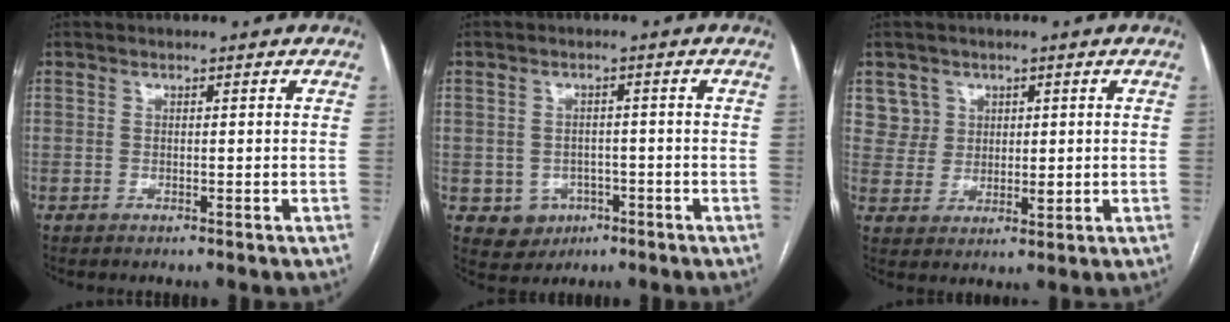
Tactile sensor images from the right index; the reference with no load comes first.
{"total": 4.8, "force": [-1.8, 4.4, 0.9], "torque": [-0.006, 0.008, -0.016]}
{"total": 5.2, "force": [2.6, 4.5, 0.0], "torque": [0.011, 0.004, 0.055]}